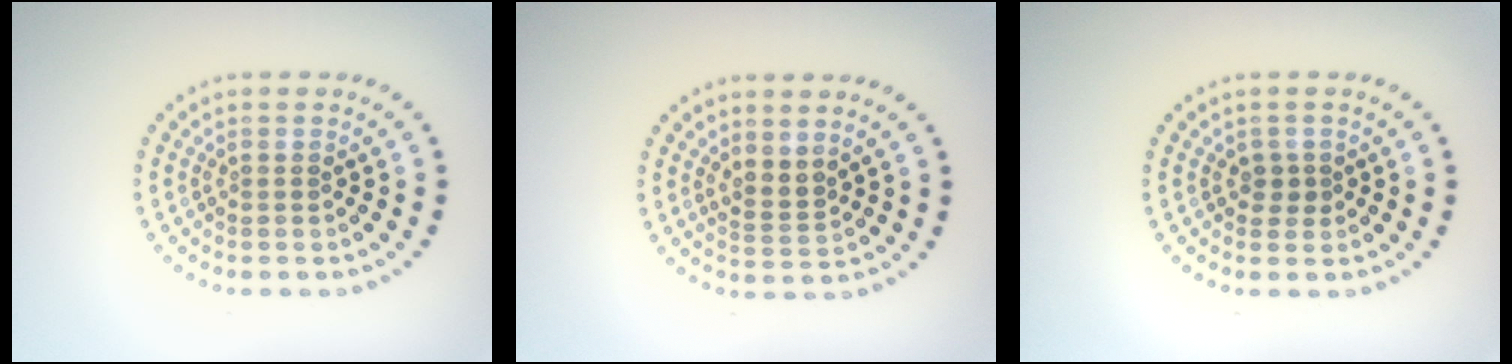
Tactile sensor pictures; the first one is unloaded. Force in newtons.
{"total": 2.0, "press": 1.5, "slide": 1.4}
{"total": 1.2, "press": 1.1, "slide": 0.6}